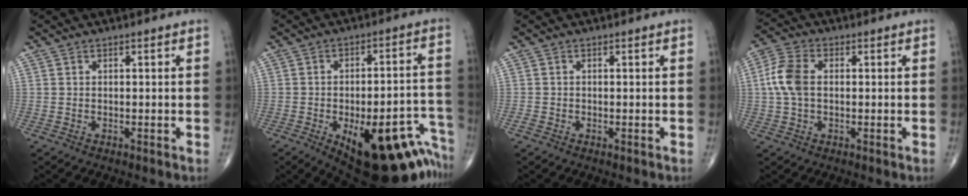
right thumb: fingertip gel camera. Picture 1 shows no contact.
{"total": 25.6, "force": [-13.5, 10.2, 19.2], "torque": [-0.153, 0.068, -0.166]}
{"total": 0.6, "force": [-0.5, 0.3, 0.3], "torque": [-0.009, -0.003, -0.011]}
{"total": 7.4, "force": [0.5, 4.6, 5.7], "torque": [-0.132, 0.018, 0.003]}